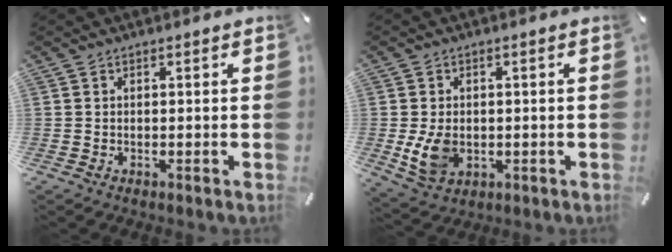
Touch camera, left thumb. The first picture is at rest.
{"total": 7.1, "force": [-0.7, 5.4, 4.5], "torque": [-0.102, -0.008, -0.016]}